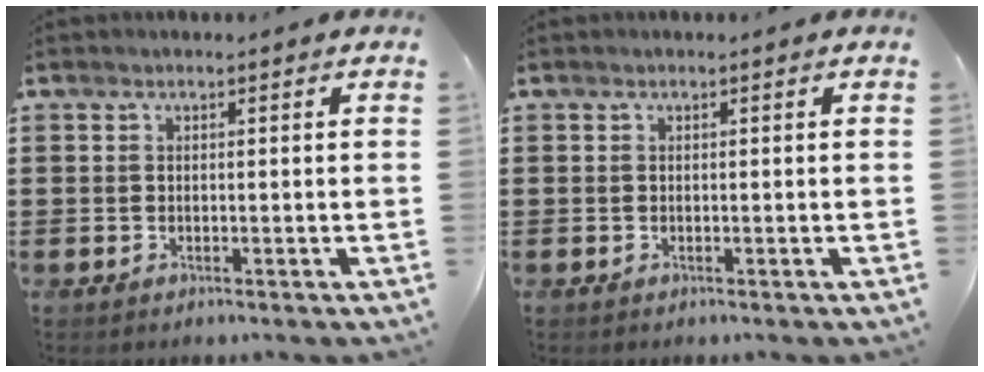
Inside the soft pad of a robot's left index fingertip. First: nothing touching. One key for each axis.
{"total": 0.0}